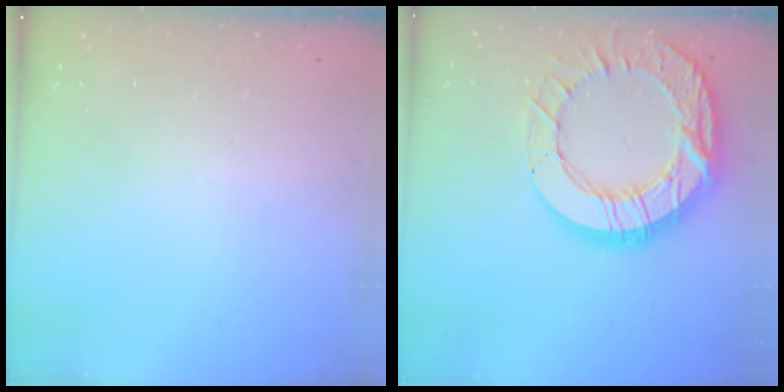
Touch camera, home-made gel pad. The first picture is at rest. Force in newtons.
{"total": 22.1, "press": 22.0, "slide": 2.0}